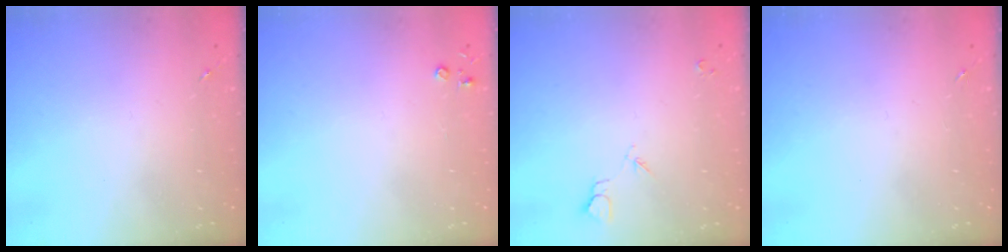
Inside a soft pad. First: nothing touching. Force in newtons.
{"total": 2.8, "press": 2.8, "slide": 0.3}
{"total": 3.9, "press": 3.9, "slide": 0.7}
{"total": 0.0}